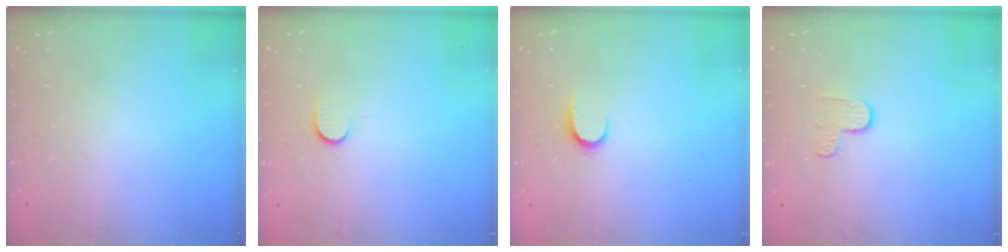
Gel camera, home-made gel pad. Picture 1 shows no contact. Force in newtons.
{"total": 5.7, "press": 5.6, "slide": 0.7}
{"total": 5.4, "press": 5.4, "slide": 0.5}
{"total": 2.9, "press": 2.9, "slide": 0.3}